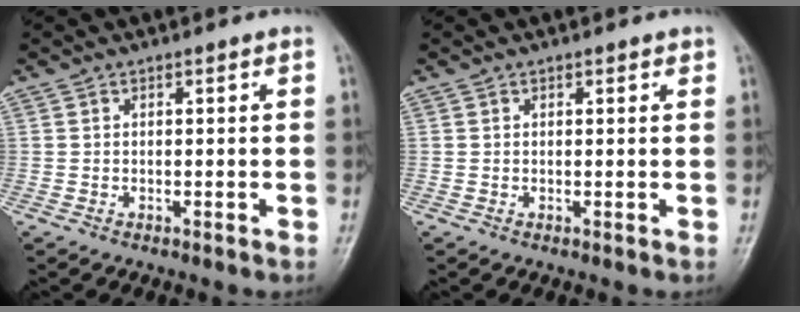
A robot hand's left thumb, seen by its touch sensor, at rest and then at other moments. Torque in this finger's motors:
{"motor_torque": [-0.21, -0.11, 0.09, 0.08, 0.03]}